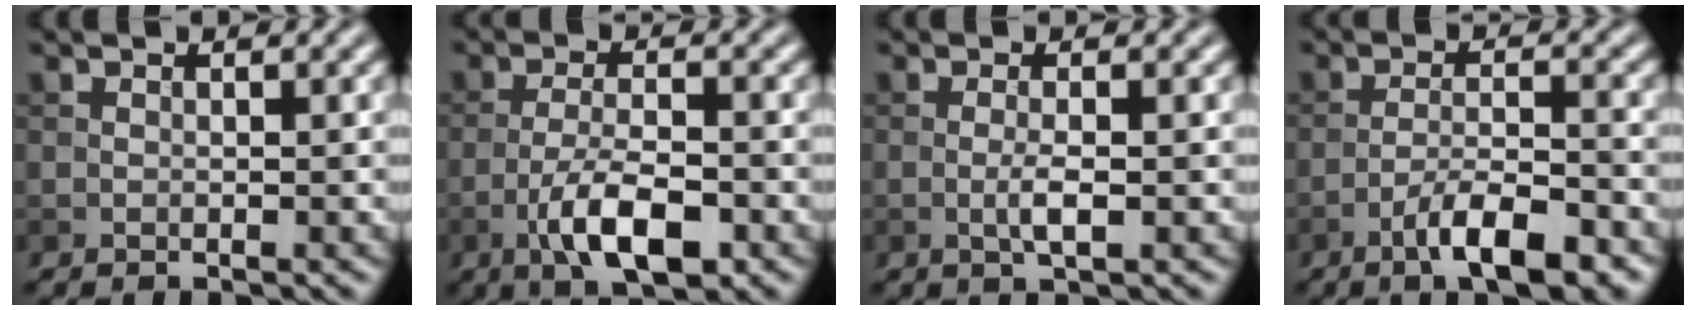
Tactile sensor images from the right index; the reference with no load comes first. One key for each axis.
{"total": 5.8, "fx": -2.7, "fy": 1.9, "fz": 4.7, "tx": -0.090, "ty": 0.001, "tz": -0.051}
{"total": 1.9, "fx": -0.4, "fy": 0.4, "fz": 1.8, "tx": -0.038, "ty": -0.002, "tz": -0.011}
{"total": 5.9, "fx": -3.7, "fy": 1.4, "fz": 4.4, "tx": -0.075, "ty": 0.005, "tz": -0.062}